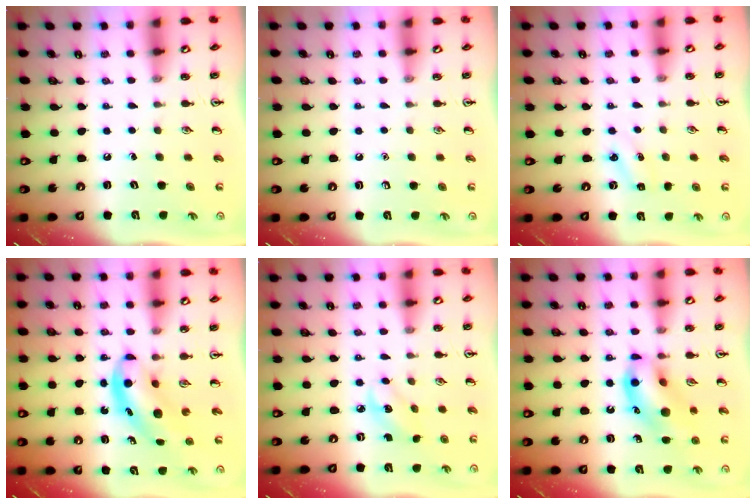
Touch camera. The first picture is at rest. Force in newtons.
{"total": 0.0}
{"total": 2.5, "press": 2.4, "slide": 0.8}
{"total": 5.9, "press": 5.9, "slide": 0.6}
{"total": 2.9, "press": 2.8, "slide": 0.7}
{"total": 14.3, "press": 14.1, "slide": 2.6}